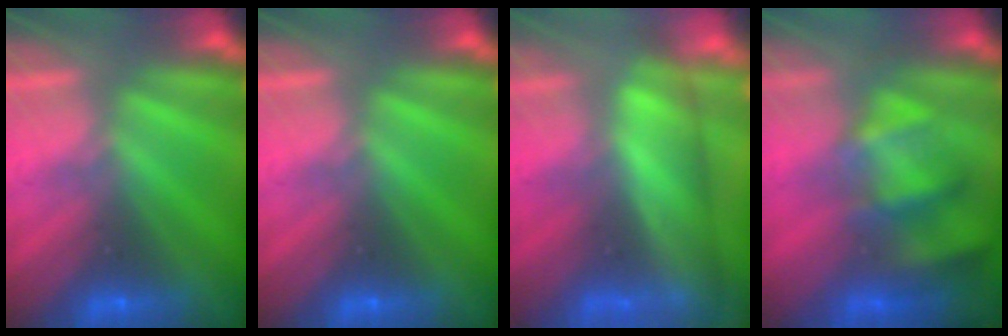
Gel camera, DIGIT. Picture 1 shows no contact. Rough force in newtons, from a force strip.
{"total": 0.0}
{"total": 4.2}
{"total": 4.8}